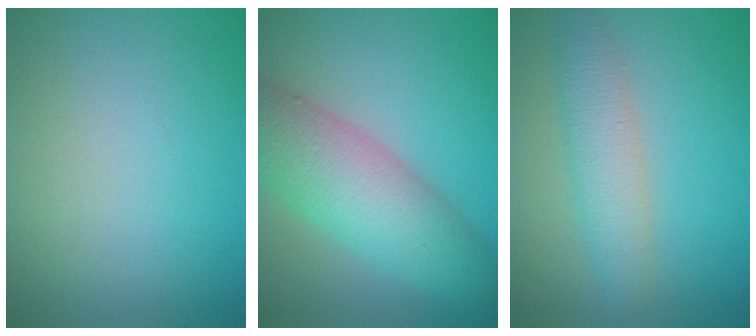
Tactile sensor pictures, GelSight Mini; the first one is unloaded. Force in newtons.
{"total": 8.4, "press": 8.4, "slide": 0.3}
{"total": 3.5, "press": 3.5, "slide": 0.0}